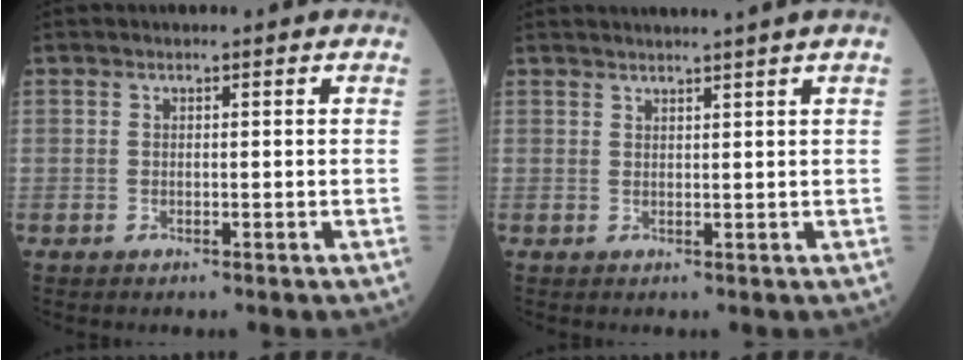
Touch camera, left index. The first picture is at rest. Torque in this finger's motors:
{"motor_torque": [-0.13, -0.16, 0.04, 0.06]}